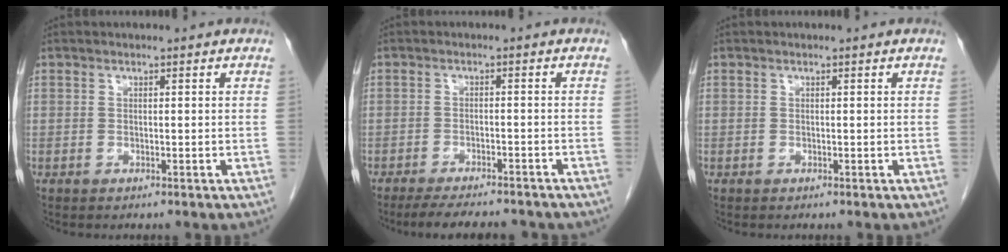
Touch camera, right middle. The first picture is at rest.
{"total": 11.2, "force": [-9.9, 2.2, 4.8], "torque": [-0.072, -0.009, -0.133]}
{"total": 0.0}